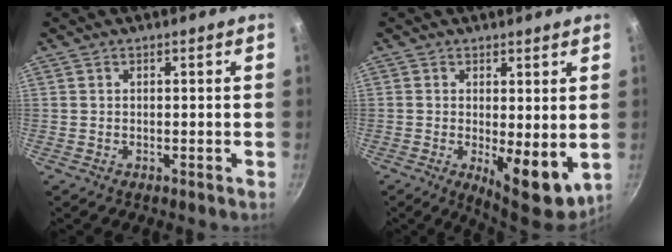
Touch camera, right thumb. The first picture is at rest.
{"total": 8.6, "force": [-0.5, 3.4, 7.9], "torque": [-0.096, -0.016, 0.003]}